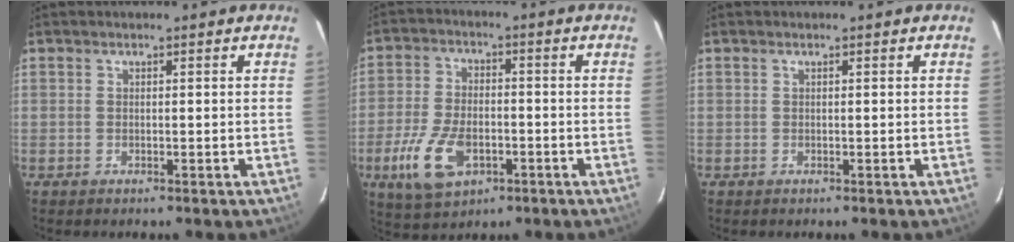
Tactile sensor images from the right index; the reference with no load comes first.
{"total": 12.2, "force": [-4.8, 6.8, 8.9], "torque": [-0.202, -0.012, -0.081]}
{"total": 0.0}